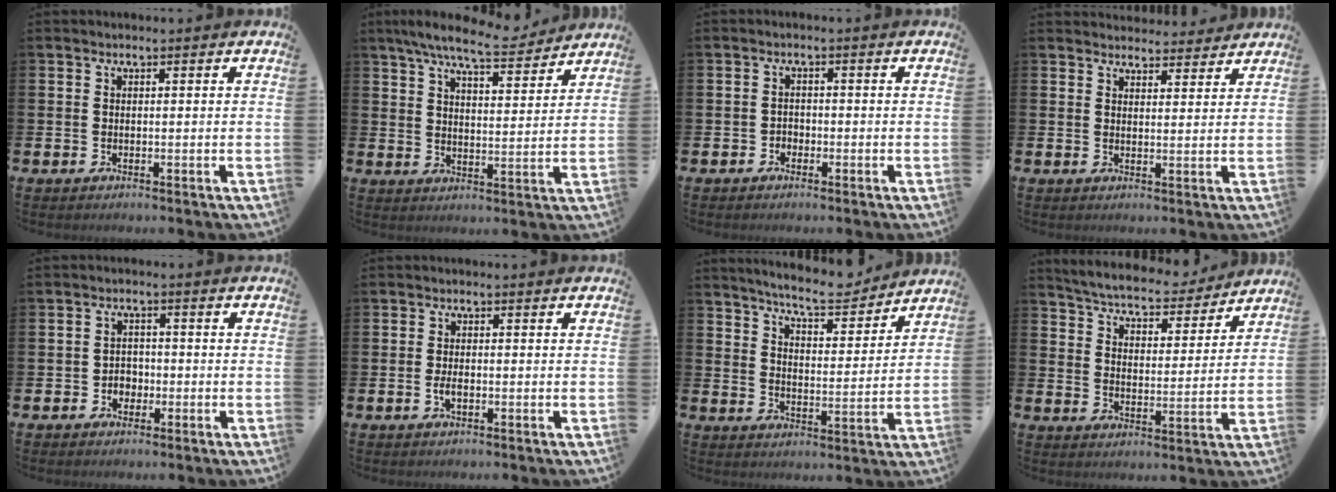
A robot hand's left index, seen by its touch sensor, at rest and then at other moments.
{"total": 8.6, "force": [7.9, 1.1, 3.3], "torque": [-0.074, -0.040, 0.139]}
{"total": 1.5, "force": [-1.0, 1.1, 0.1], "torque": [0.000, 0.001, -0.024]}
{"total": 3.6, "force": [3.5, 0.7, -0.1], "torque": [0.004, -0.021, 0.063]}
{"total": 2.4, "force": [-1.0, 2.0, 0.9], "torque": [-0.015, 0.003, -0.024]}
{"total": 1.8, "force": [-0.5, 0.8, 1.5], "torque": [-0.023, -0.003, -0.011]}
{"total": 7.5, "force": [7.2, 0.7, 1.8], "torque": [-0.046, -0.051, 0.126]}
{"total": 6.1, "force": [6.0, 1.0, 0.9], "torque": [-0.047, -0.044, 0.101]}